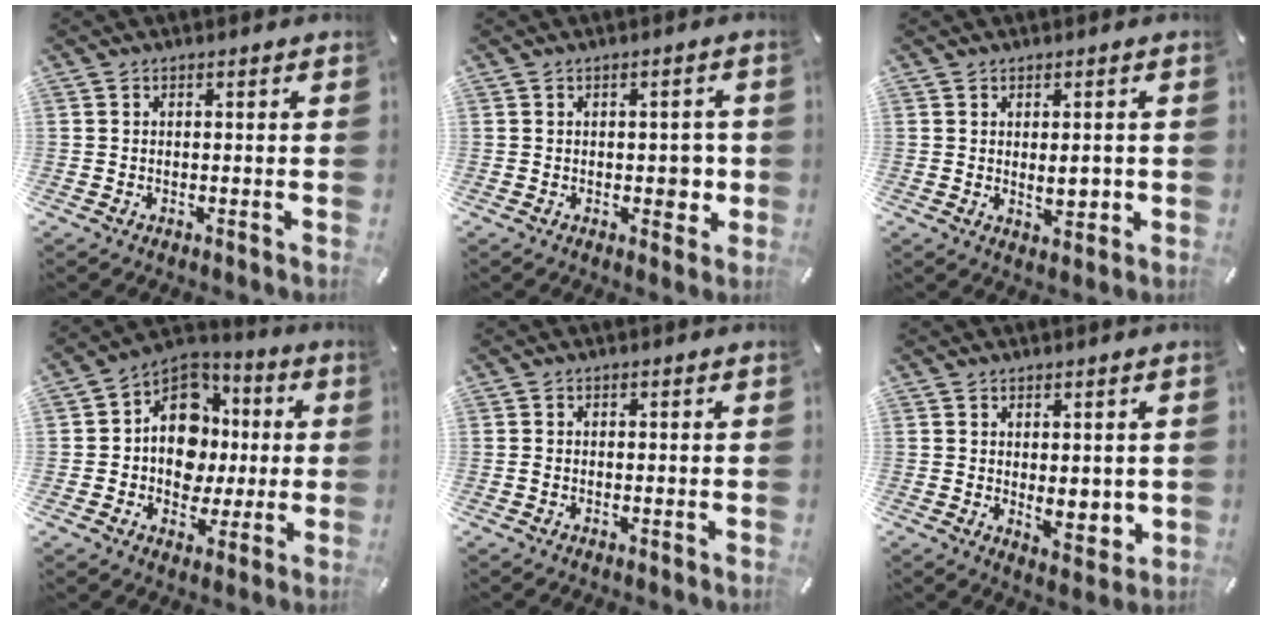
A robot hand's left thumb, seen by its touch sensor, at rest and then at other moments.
{"total": 4.4, "force": [-0.5, 2.7, 3.4], "torque": [-0.026, -0.005, -0.013]}
{"total": 4.0, "force": [0.3, 2.2, 3.3], "torque": [-0.048, -0.001, 0.002]}
{"total": 14.3, "force": [-0.1, 12.3, 7.3], "torque": [-0.122, 0.004, 0.003]}
{"total": 0.7, "force": [-0.3, 0.4, 0.5], "torque": [-0.008, 0.000, -0.006]}
{"total": 4.6, "force": [1.3, 3.0, 3.2], "torque": [-0.037, -0.007, 0.025]}